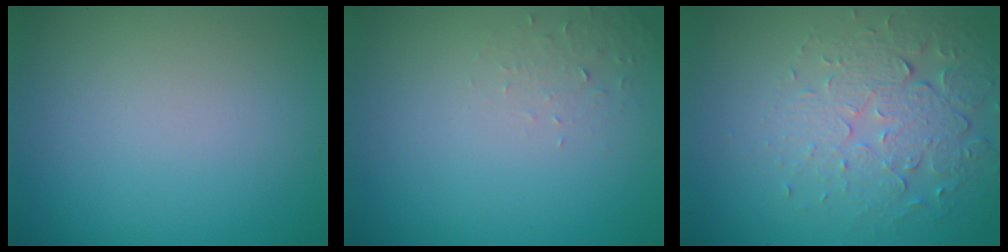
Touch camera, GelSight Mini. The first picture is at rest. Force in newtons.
{"total": 1.2, "press": 1.2, "slide": 0.1}
{"total": 5.5, "press": 3.7, "slide": 4.1}